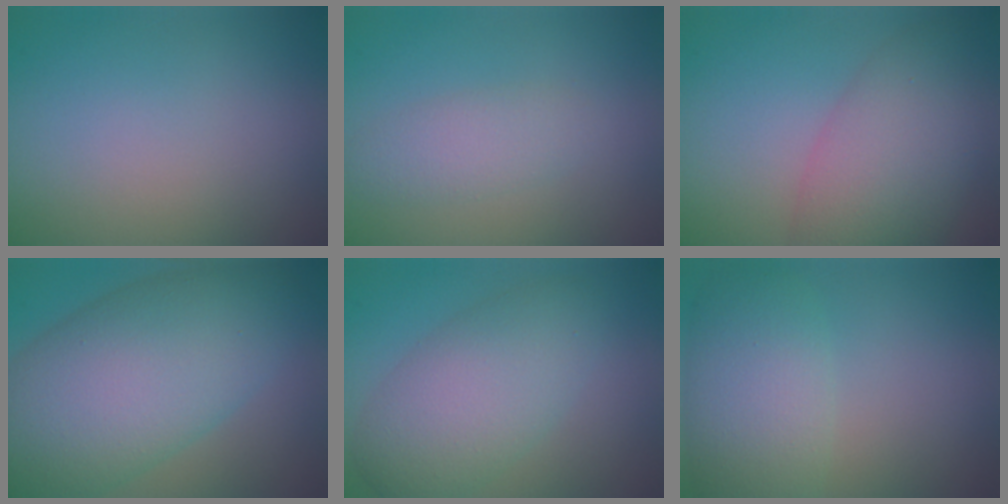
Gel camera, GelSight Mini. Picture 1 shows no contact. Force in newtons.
{"total": 2.3, "press": 2.3, "slide": 0.0}
{"total": 6.9, "press": 6.8, "slide": 0.4}
{"total": 12.6, "press": 12.6, "slide": 0.5}
{"total": 6.4, "press": 6.4, "slide": 0.2}
{"total": 4.4, "press": 4.4, "slide": 0.3}